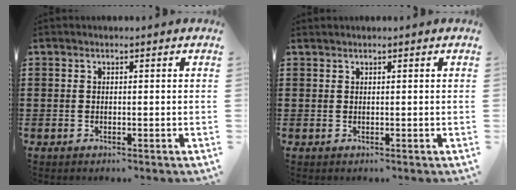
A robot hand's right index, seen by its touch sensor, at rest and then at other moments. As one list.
[{"total": 0.0}]